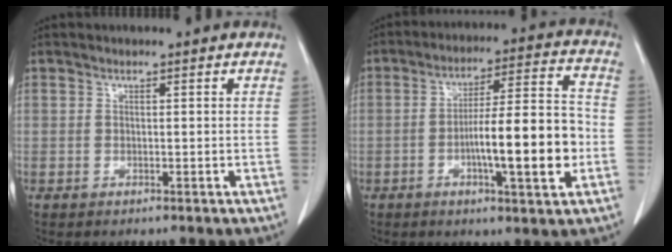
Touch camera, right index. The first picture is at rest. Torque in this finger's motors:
{"motor_torque": [2.01, -0.13, 0.74, 0.14]}